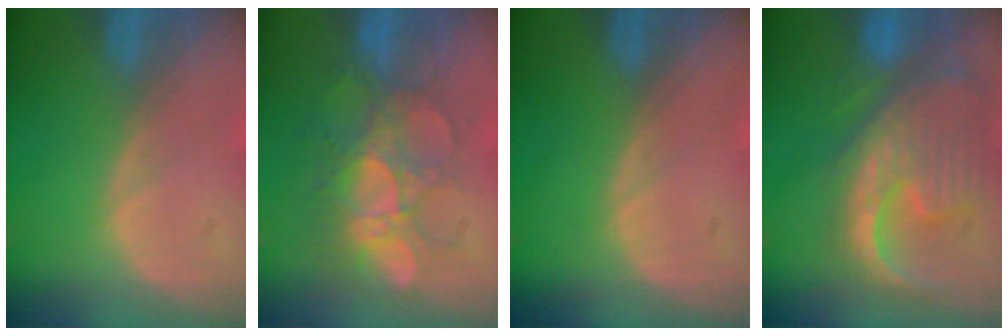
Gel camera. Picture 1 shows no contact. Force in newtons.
{"total": 9.0, "press": 8.6, "slide": 2.6}
{"total": 0.0}
{"total": 13.0, "press": 11.1, "slide": 6.7}